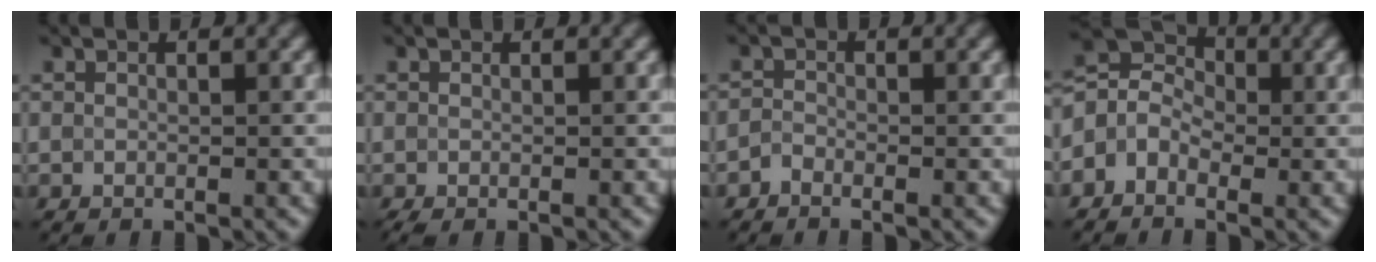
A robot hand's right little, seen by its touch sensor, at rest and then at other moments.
{"total": 0.6, "force": [-0.3, 0.2, 0.5], "torque": [-0.011, -0.005, -0.005]}
{"total": 1.0, "force": [-0.8, 0.4, 0.3], "torque": [-0.006, 0.003, -0.020]}
{"total": 3.9, "force": [-1.2, 3.2, 2.0], "torque": [-0.038, 0.015, -0.031]}